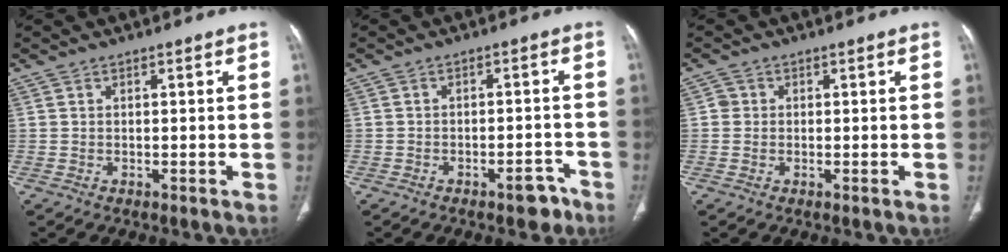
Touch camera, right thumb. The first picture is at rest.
{"total": 4.4, "force": [-3.0, 2.1, 2.4], "torque": [-0.014, 0.026, -0.035]}
{"total": 1.5, "force": [0.1, 1.4, 0.3], "torque": [0.002, 0.004, -0.001]}